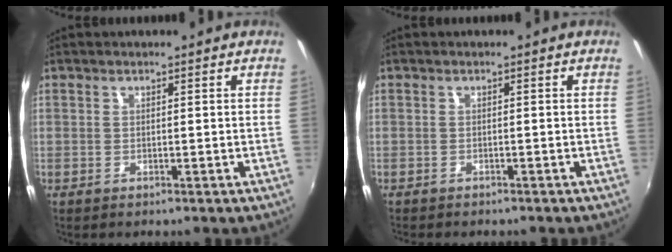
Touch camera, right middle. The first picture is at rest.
{"total": 1.9, "force": [-1.7, 0.5, 0.5], "torque": [-0.017, -0.011, -0.026]}